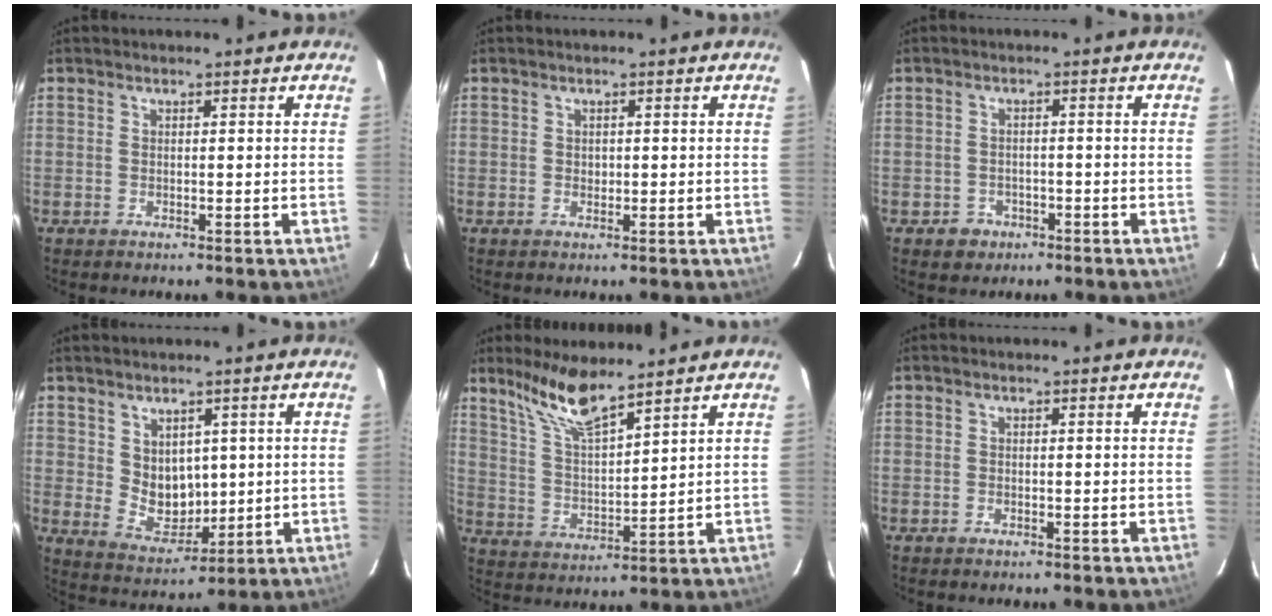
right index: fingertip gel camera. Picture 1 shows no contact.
{"total": 0.9, "force": [0.1, 0.9, 0.0], "torque": [0.003, 0.000, 0.004]}
{"total": 3.7, "force": [-1.9, 3.2, 0.4], "torque": [-0.018, 0.009, -0.023]}
{"total": 7.3, "force": [2.0, 5.9, 3.7], "torque": [-0.065, -0.007, 0.059]}
{"total": 9.6, "force": [7.8, 1.1, 5.4], "torque": [-0.102, -0.001, 0.160]}
{"total": 0.6, "force": [-0.5, 0.4, 0.0], "torque": [-0.002, 0.003, -0.009]}